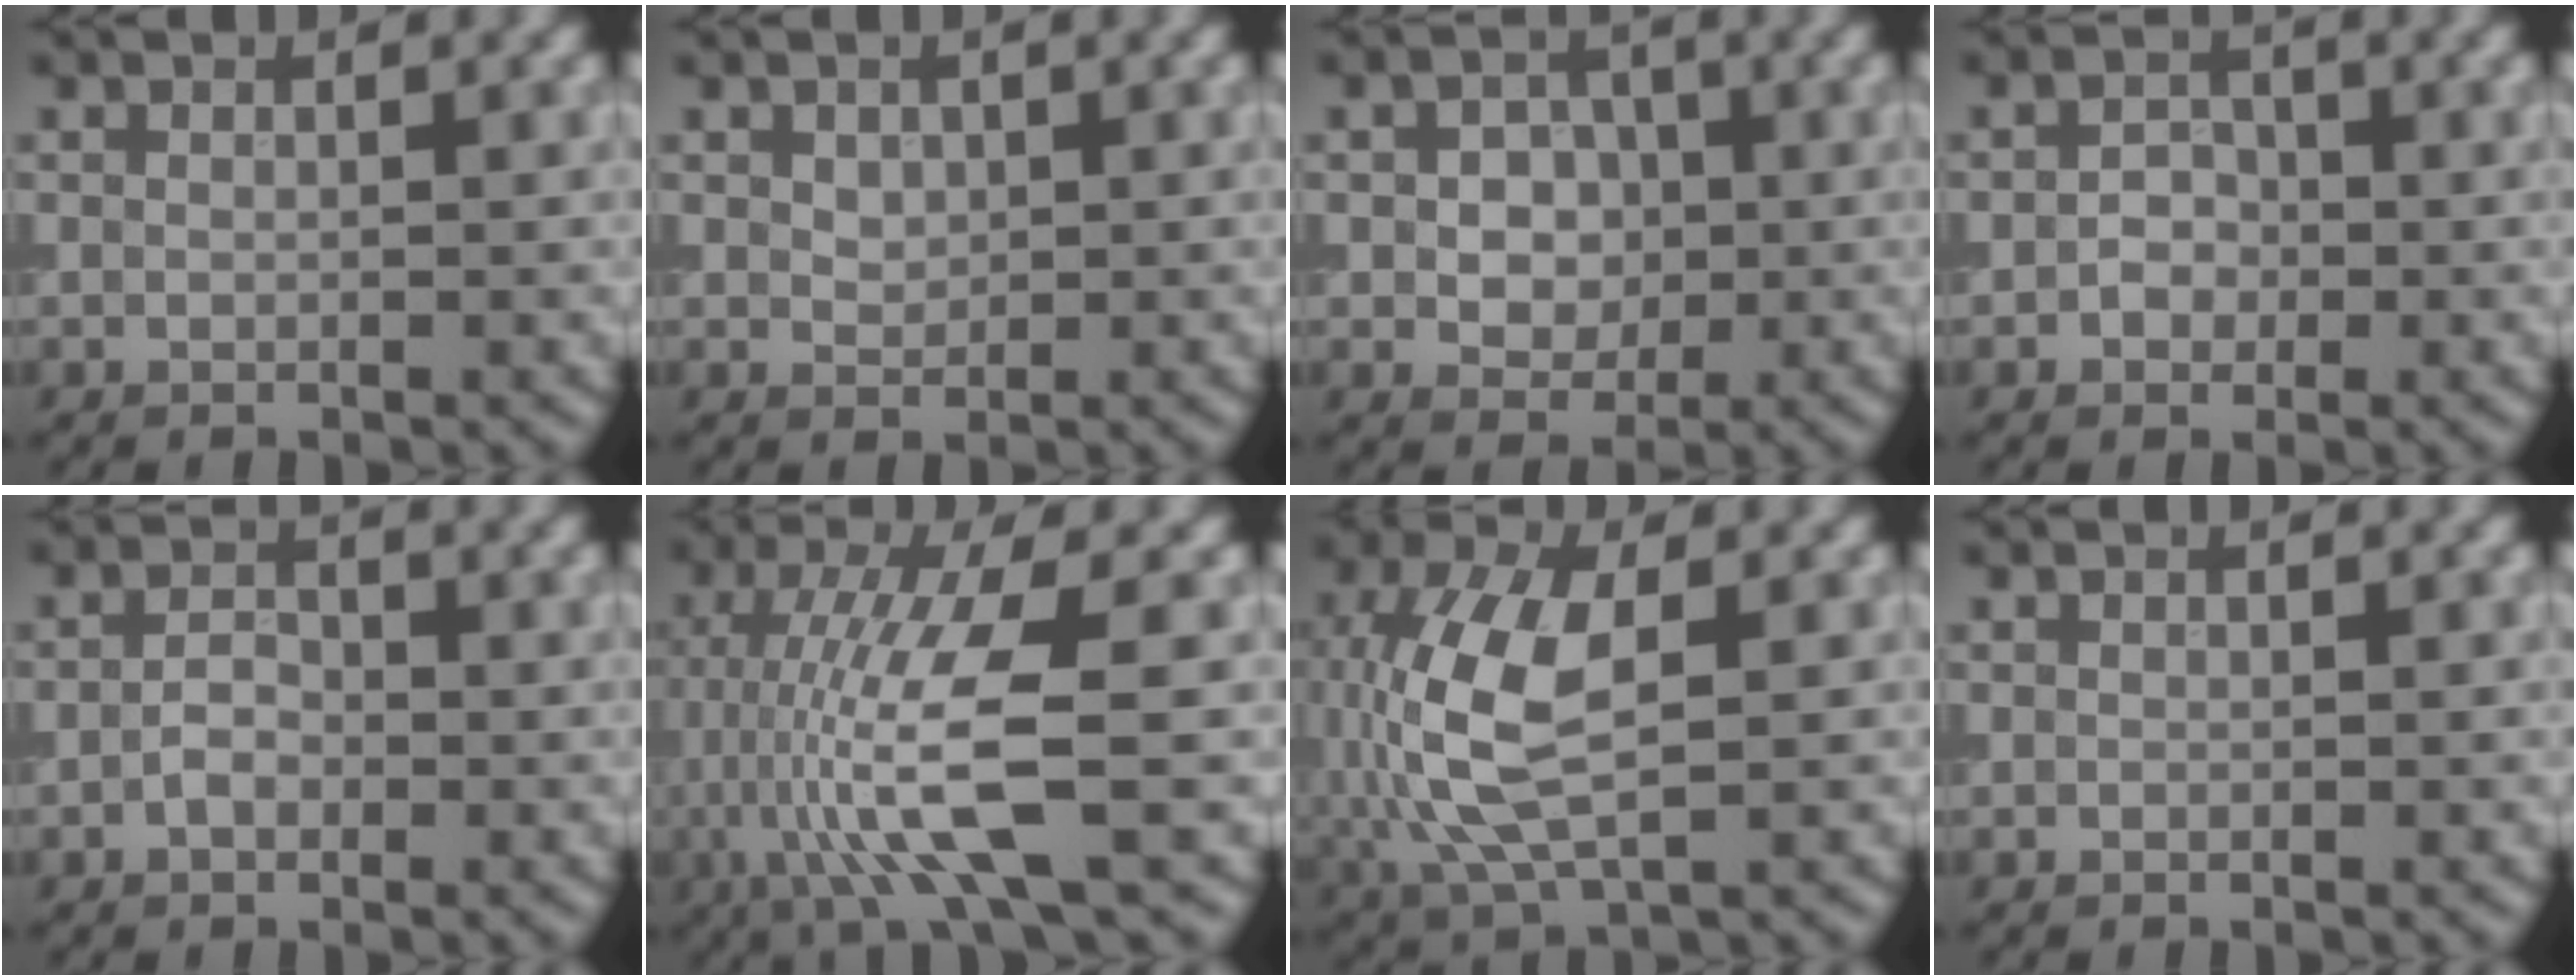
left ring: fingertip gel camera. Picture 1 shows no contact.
{"total": 1.1, "force": [0.4, 0.9, 0.6], "torque": [-0.010, -0.001, 0.010]}
{"total": 3.6, "force": [-0.1, 2.9, 2.1], "torque": [-0.032, -0.001, -0.007]}
{"total": 1.9, "force": [-0.6, 1.5, 0.9], "torque": [-0.012, 0.003, -0.014]}
{"total": 1.8, "force": [-0.7, 1.2, 1.2], "torque": [-0.023, 0.005, -0.017]}
{"total": 8.7, "force": [-1.3, 1.9, 8.4], "torque": [-0.172, -0.007, -0.018]}
{"total": 8.8, "force": [-0.1, 4.5, 7.5], "torque": [-0.179, 0.008, -0.004]}
{"total": 0.0}